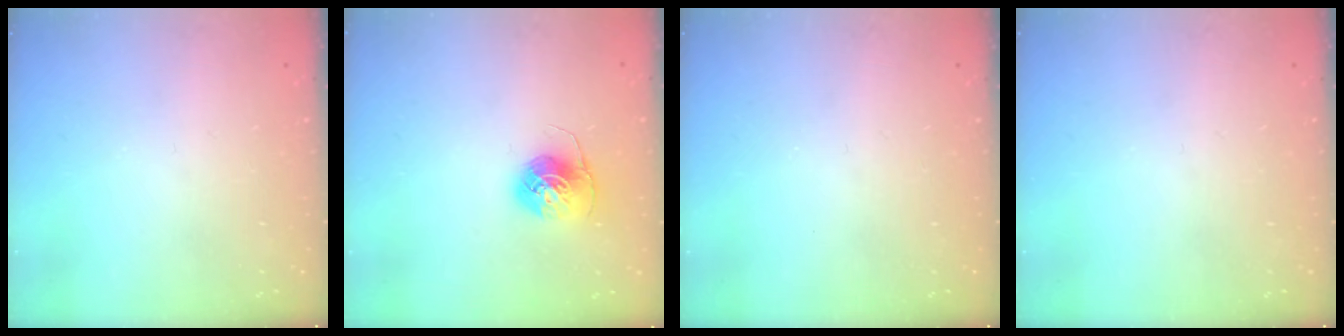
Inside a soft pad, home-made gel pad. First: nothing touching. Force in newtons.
{"total": 7.1, "press": 7.1, "slide": 0.5}
{"total": 0.0}
{"total": 0.0}